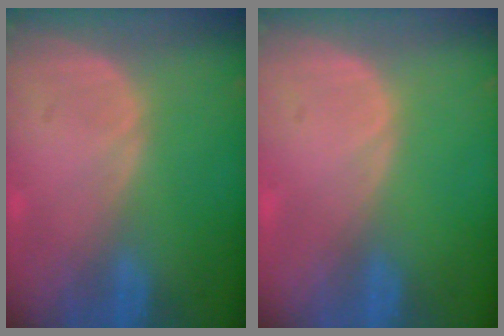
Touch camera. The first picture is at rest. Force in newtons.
{"total": 0.0}